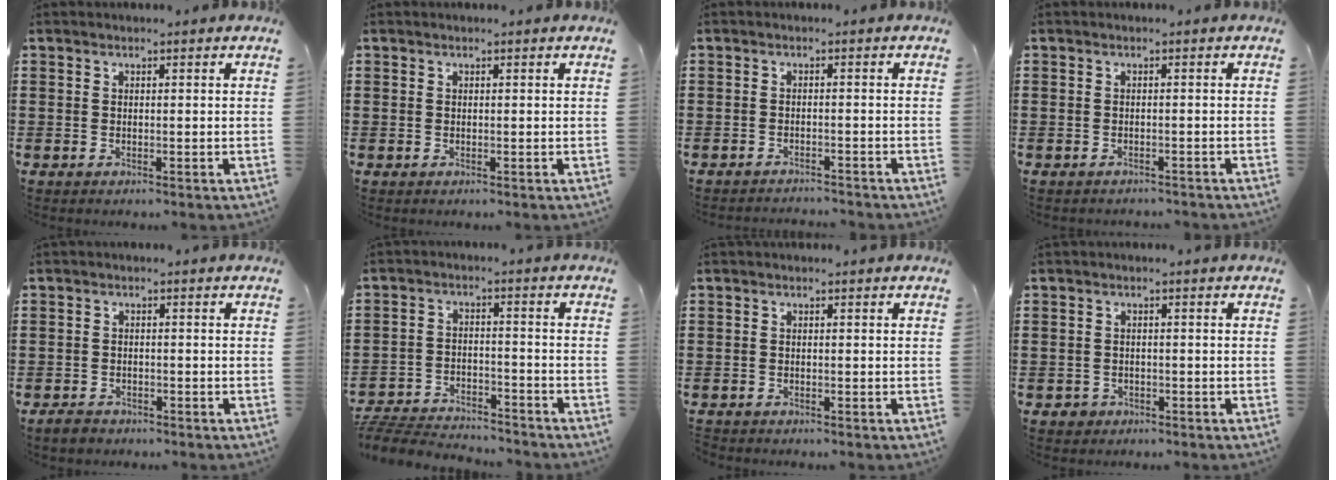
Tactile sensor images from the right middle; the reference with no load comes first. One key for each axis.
{"total": 0.0}
{"total": 1.9, "fx": -1.9, "fy": 0.1, "fz": -0.1, "tx": -0.004, "ty": 0.003, "tz": -0.041}
{"total": 0.9, "fx": -0.9, "fy": 0.2, "fz": 0.0, "tx": -0.003, "ty": 0.002, "tz": -0.021}
{"total": 1.8, "fx": -1.5, "fy": 0.9, "fz": 0.2, "tx": -0.008, "ty": 0.005, "tz": -0.034}
{"total": 5.7, "fx": -5.6, "fy": 0.8, "fz": 0.7, "tx": -0.020, "ty": 0.009, "tz": -0.116}
{"total": 0.8, "fx": -0.8, "fy": 0.2, "fz": -0.1, "tx": 0.000, "ty": 0.003, "tz": -0.018}
{"total": 1.4, "fx": -1.0, "fy": 0.9, "fz": 0.0, "tx": -0.004, "ty": 0.002, "tz": -0.024}